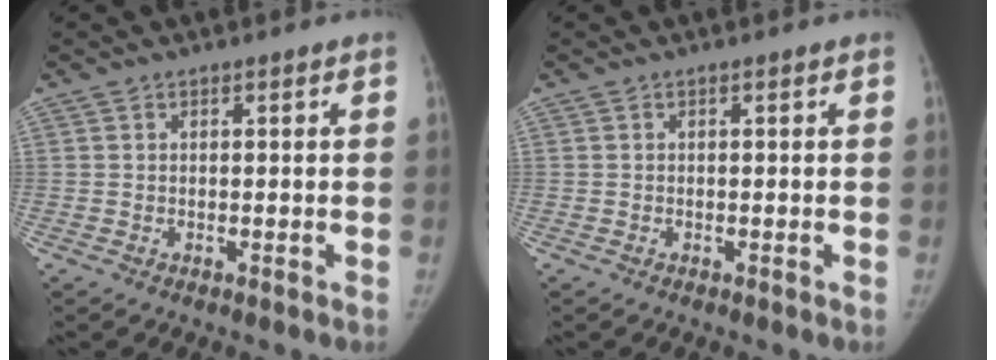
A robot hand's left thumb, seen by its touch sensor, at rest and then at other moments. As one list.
[{"total": 0.0}]